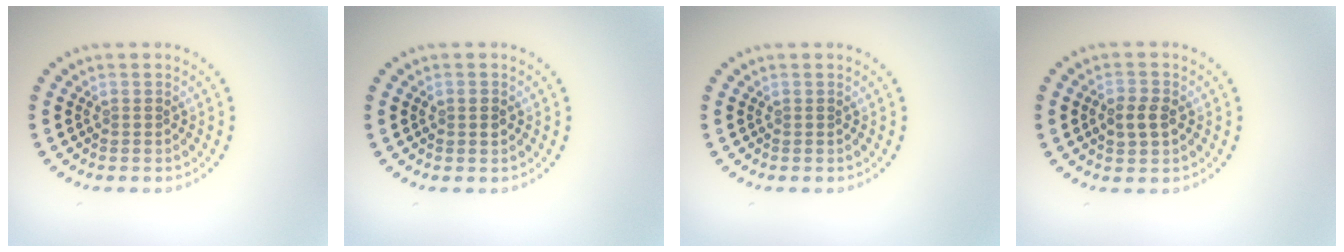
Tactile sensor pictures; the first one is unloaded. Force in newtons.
{"total": 1.4, "press": 1.4, "slide": 0.2}
{"total": 0.0}
{"total": 2.4, "press": 2.4, "slide": 0.1}